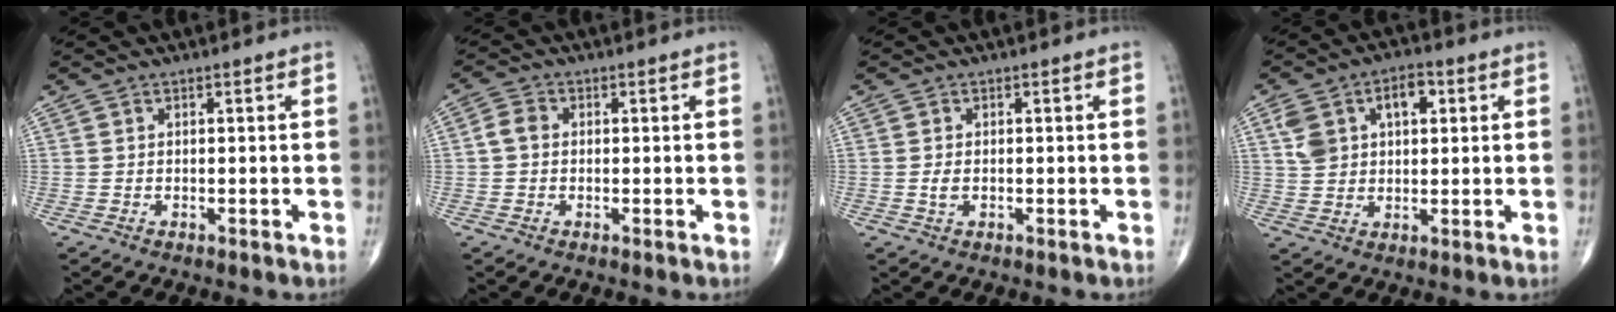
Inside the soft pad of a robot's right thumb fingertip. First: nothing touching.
{"total": 2.9, "force": [0.0, 2.3, 1.8], "torque": [-0.031, 0.009, -0.006]}
{"total": 1.5, "force": [-0.2, 0.8, 1.3], "torque": [-0.025, 0.001, -0.005]}
{"total": 9.8, "force": [3.2, 6.3, 6.8], "torque": [-0.096, 0.011, 0.056]}